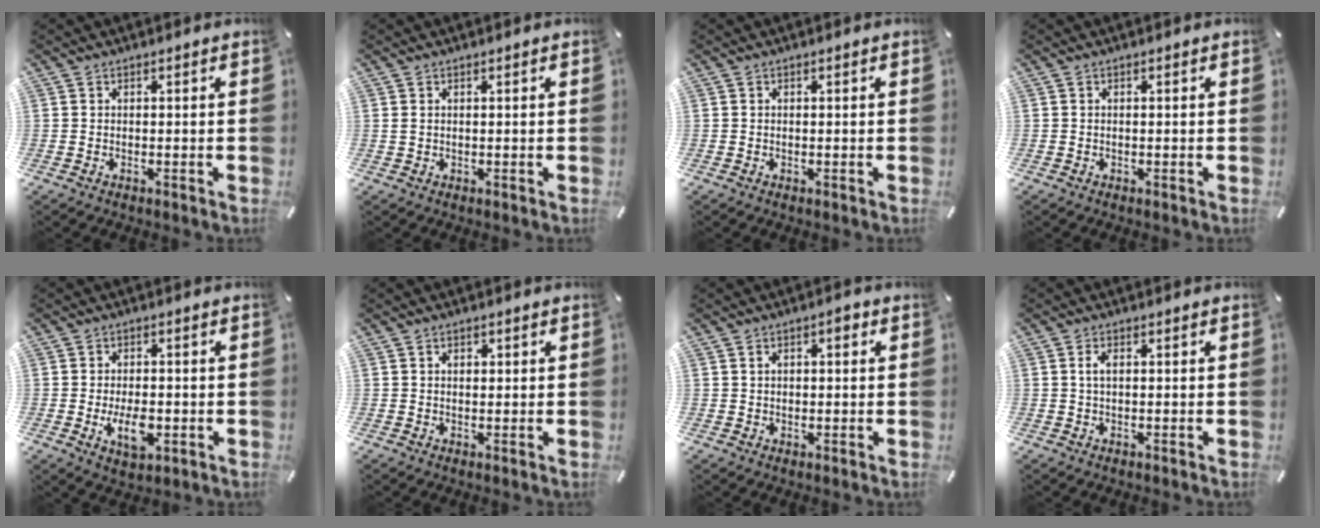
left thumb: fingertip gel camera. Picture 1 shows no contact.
{"total": 0.7, "force": [0.3, 0.5, 0.5], "torque": [-0.010, 0.001, 0.006]}
{"total": 0.0}
{"total": 0.0}
{"total": 6.9, "force": [-1.7, 4.0, 5.4], "torque": [-0.113, -0.004, -0.034]}
{"total": 1.3, "force": [0.5, 0.9, 0.8], "torque": [-0.008, 0.003, 0.005]}
{"total": 2.8, "force": [0.7, 1.8, 2.0], "torque": [-0.034, 0.005, 0.006]}
{"total": 2.1, "force": [0.4, 1.0, 1.8], "torque": [-0.036, 0.006, 0.005]}